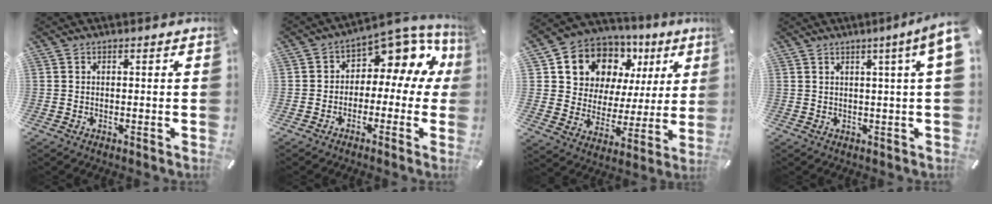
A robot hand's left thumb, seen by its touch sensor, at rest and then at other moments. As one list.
[{"total": 8.7, "force": [3.3, 6.0, 5.3], "torque": [-0.077, -0.032, 0.056]}, {"total": 11.3, "force": [6.5, 8.7, 2.9], "torque": [-0.060, -0.058, 0.122]}, {"total": 6.2, "force": [2.6, 0.0, 5.6], "torque": [-0.100, -0.008, 0.042]}]